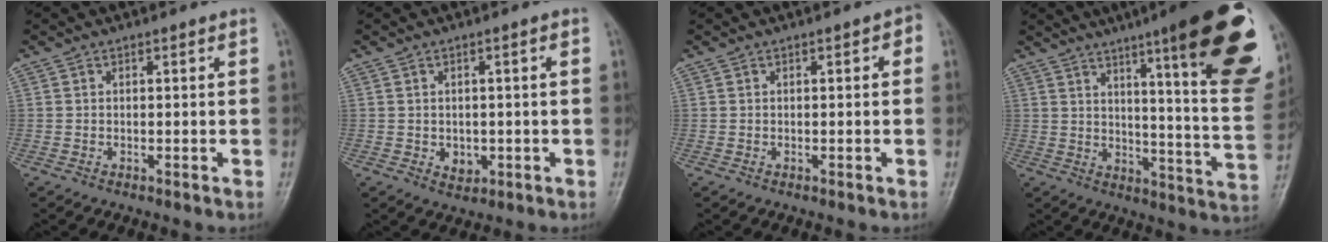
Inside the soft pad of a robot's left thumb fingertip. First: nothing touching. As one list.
[{"total": 3.3, "force": [-0.6, 2.5, 2.1], "torque": [-0.018, 0.007, -0.001]}, {"total": 1.6, "force": [0.2, 0.8, 1.4], "torque": [-0.008, 0.004, -0.004]}, {"total": 26.2, "force": [14.4, 4.0, 21.5], "torque": [-0.249, -0.060, 0.192]}]